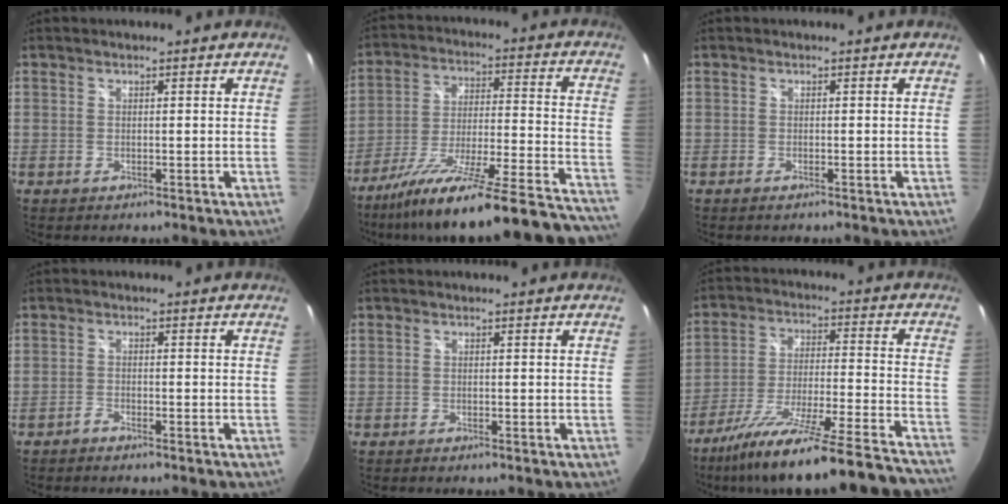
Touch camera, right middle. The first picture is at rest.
{"total": 32.0, "force": [-28.3, 1.4, 15.0], "torque": [-0.220, -0.075, -0.416]}
{"total": 0.6, "force": [-0.5, 0.0, 0.3], "torque": [-0.007, -0.003, -0.010]}
{"total": 1.6, "force": [-1.5, 0.2, 0.4], "torque": [-0.020, -0.001, -0.032]}
{"total": 0.7, "force": [-0.6, 0.1, 0.3], "torque": [-0.006, -0.003, -0.012]}
{"total": 28.1, "force": [-24.9, -0.4, 13.0], "torque": [-0.215, -0.083, -0.374]}